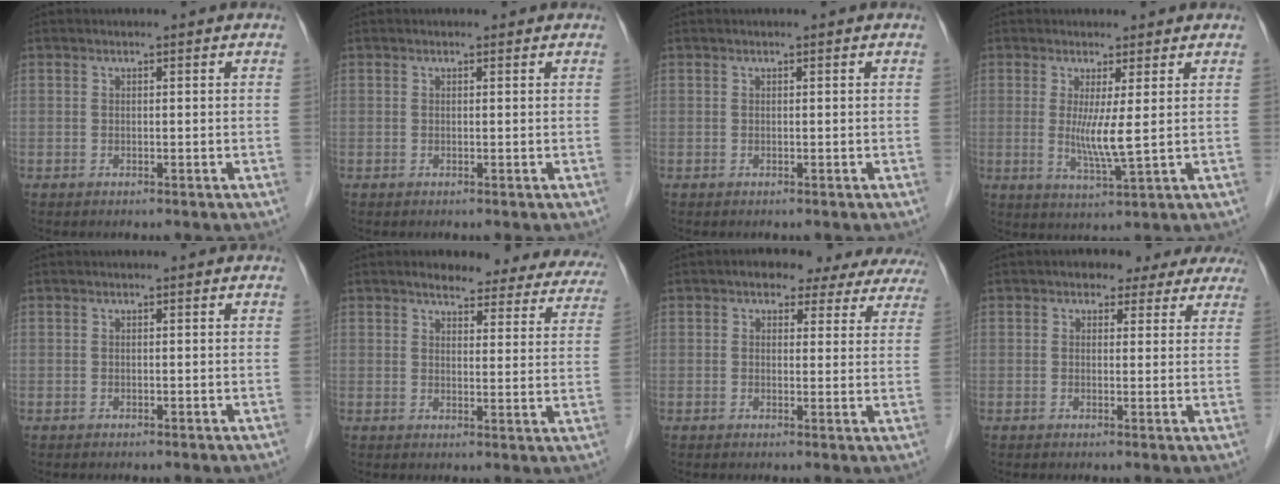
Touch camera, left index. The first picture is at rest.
{"total": 0.0}
{"total": 0.0}
{"total": 5.0, "force": [0.6, -0.3, 4.9], "torque": [-0.100, -0.019, 0.015]}
{"total": 0.0}
{"total": 18.1, "force": [16.0, 5.6, 6.3], "torque": [-0.048, -0.003, 0.166]}
{"total": 11.5, "force": [9.3, 5.2, 4.4], "torque": [-0.027, 0.023, 0.089]}
{"total": 7.0, "force": [5.4, 4.0, 2.1], "torque": [-0.006, 0.017, 0.051]}